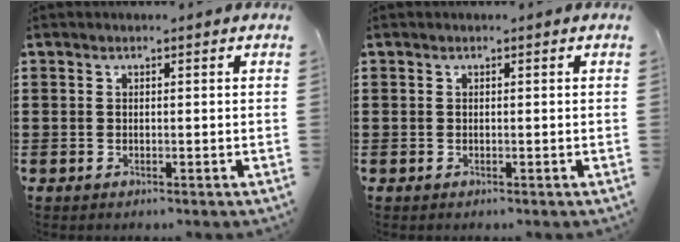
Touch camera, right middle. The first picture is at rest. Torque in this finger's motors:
{"motor_torque": [0.00, 0.00, 0.08, -0.01]}